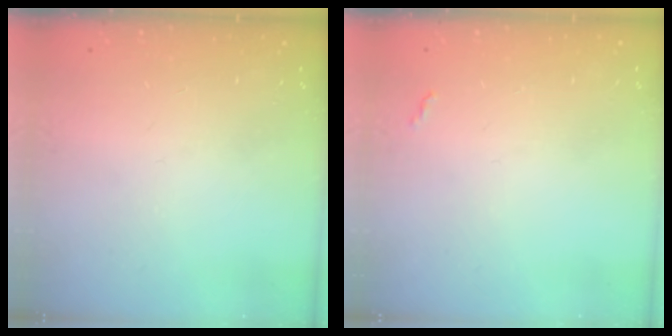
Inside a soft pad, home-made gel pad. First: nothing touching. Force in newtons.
{"total": 3.2, "press": 3.2, "slide": 0.5}